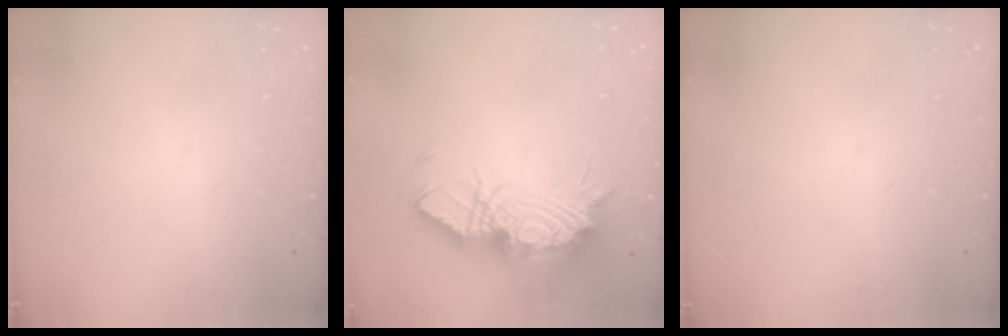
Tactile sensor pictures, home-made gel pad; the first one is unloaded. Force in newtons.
{"total": 20.7, "press": 20.6, "slide": 2.4}
{"total": 0.0}